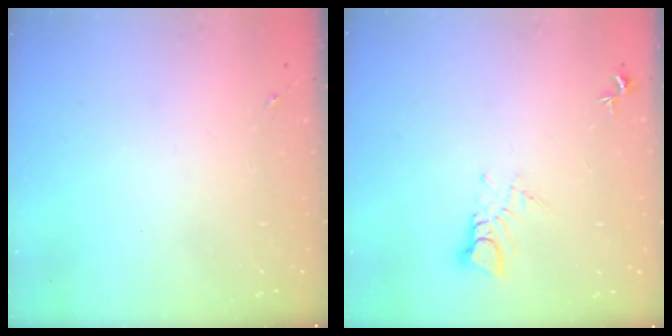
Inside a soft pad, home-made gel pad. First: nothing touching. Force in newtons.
{"total": 3.5, "press": 3.5, "slide": 0.2}